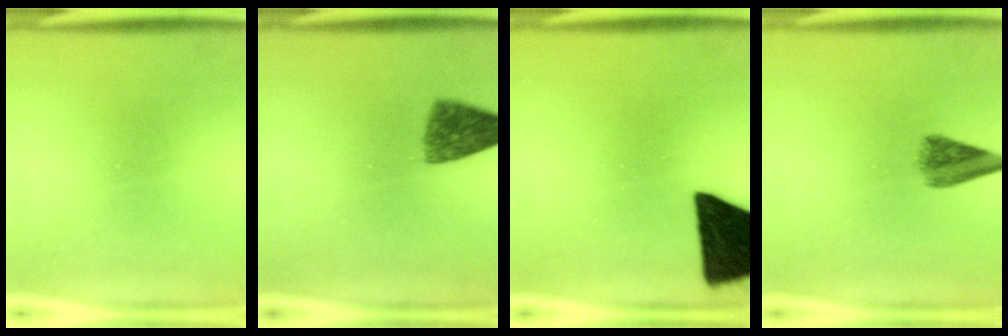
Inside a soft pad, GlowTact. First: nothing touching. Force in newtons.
{"total": 6.9}
{"total": 18.0}
{"total": 4.4}